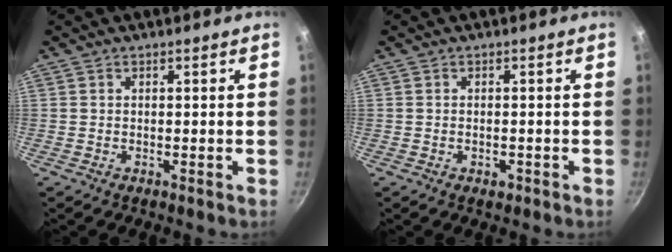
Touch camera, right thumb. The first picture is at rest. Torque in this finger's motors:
{"motor_torque": [-0.83, 0.14, 0.21, -0.03, 0.05]}